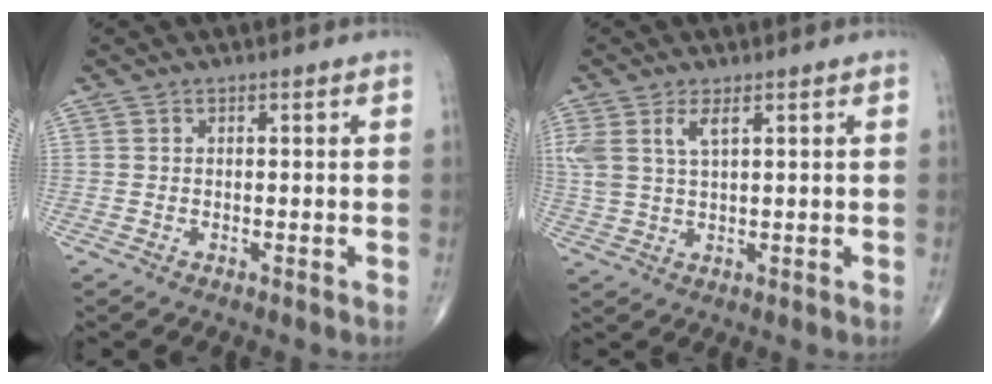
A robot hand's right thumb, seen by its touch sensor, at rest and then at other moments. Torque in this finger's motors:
{"motor_torque": [0.06, 0.13, 0.73, 0.52, 0.06]}